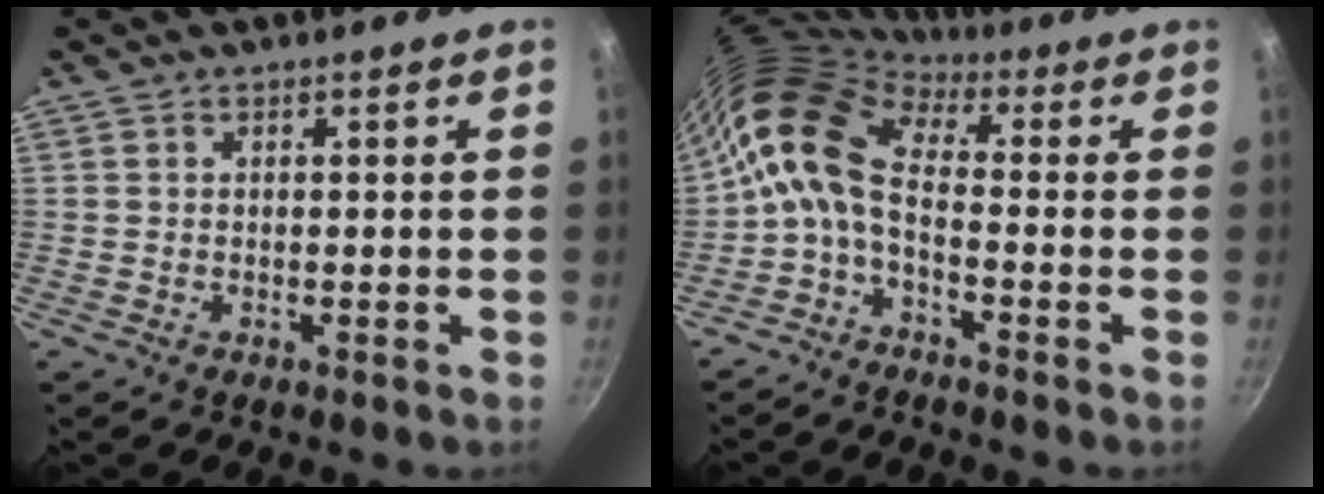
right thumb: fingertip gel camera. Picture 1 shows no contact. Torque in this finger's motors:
{"motor_torque": [-0.49, 1.50, 1.68, -0.46, 0.59]}